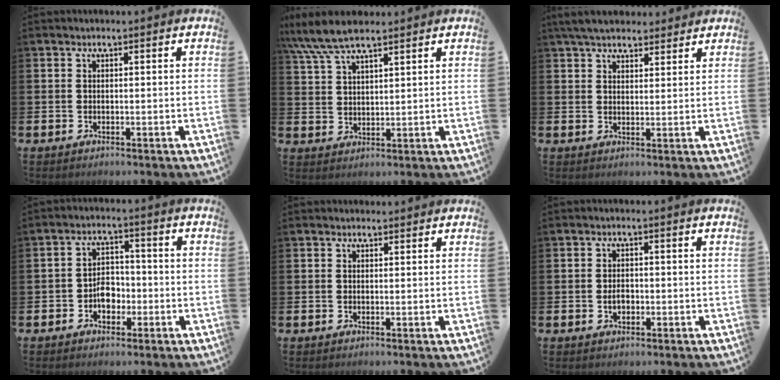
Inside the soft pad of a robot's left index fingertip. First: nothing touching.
{"total": 7.6, "force": [6.5, 1.8, 3.5], "torque": [-0.083, -0.016, 0.120]}
{"total": 5.2, "force": [4.8, 1.6, 1.3], "torque": [-0.035, -0.012, 0.089]}
{"total": 3.7, "force": [-1.3, 2.7, 2.1], "torque": [-0.032, 0.004, -0.030]}
{"total": 0.6, "force": [0.5, 0.2, 0.0], "torque": [0.010, -0.002, 0.007]}
{"total": 1.9, "force": [-0.4, 1.3, 1.4], "torque": [-0.015, 0.000, -0.011]}